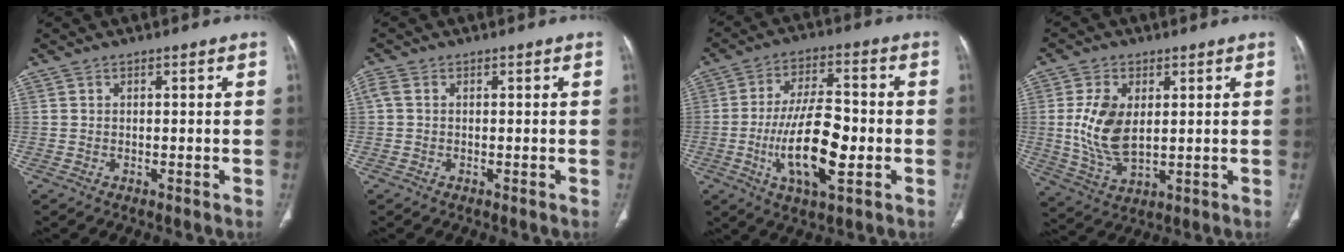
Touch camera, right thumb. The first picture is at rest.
{"total": 1.4, "force": [0.1, 0.9, 1.1], "torque": [-0.028, 0.005, 0.000]}
{"total": 14.8, "force": [-3.1, 5.8, 13.3], "torque": [-0.233, 0.011, -0.050]}
{"total": 10.7, "force": [1.4, 6.1, 8.7], "torque": [-0.170, -0.013, 0.037]}